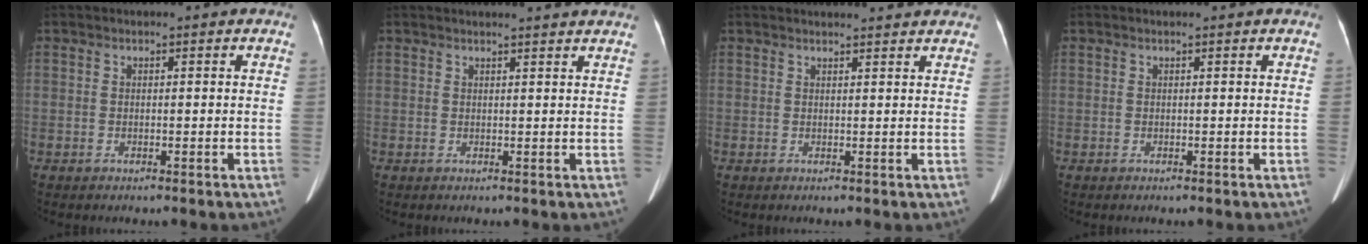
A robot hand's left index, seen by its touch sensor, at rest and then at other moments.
{"total": 5.7, "force": [5.4, -0.3, 1.8], "torque": [-0.024, 0.010, 0.050]}
{"total": 6.5, "force": [6.3, 0.4, 1.7], "torque": [-0.021, 0.020, 0.062]}
{"total": 0.6, "force": [0.5, 0.0, 0.2], "torque": [-0.003, 0.007, 0.009]}